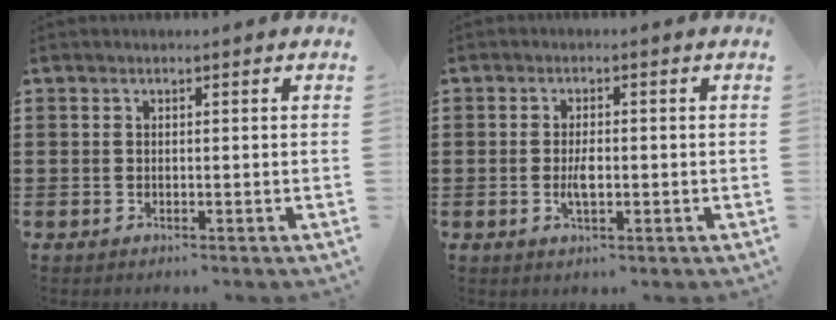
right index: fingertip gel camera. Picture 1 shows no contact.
{"total": 2.9, "force": [-0.5, 1.1, 2.7], "torque": [-0.057, -0.002, -0.011]}